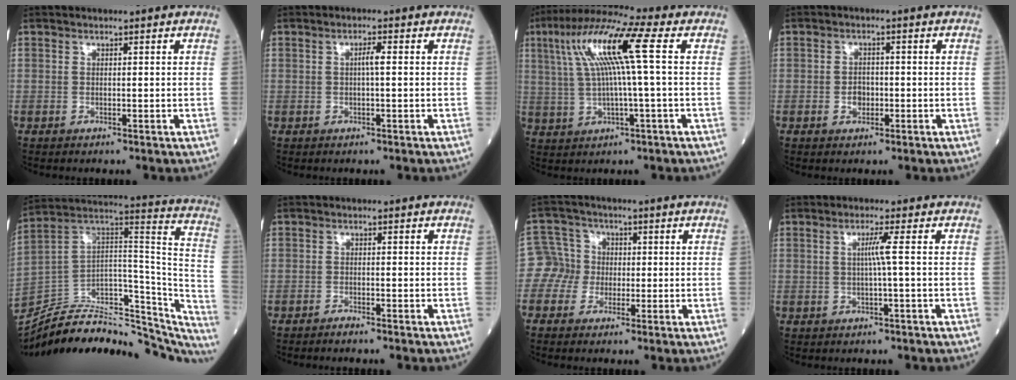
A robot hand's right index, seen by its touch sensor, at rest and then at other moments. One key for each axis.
{"total": 1.7, "fx": 0.1, "fy": 0.0, "fz": 1.7, "tx": -0.029, "ty": 0.004, "tz": 0.001}
{"total": 12.2, "fx": 2.8, "fy": 0.0, "fz": 11.9, "tx": -0.234, "ty": 0.031, "tz": 0.051}
{"total": 2.1, "fx": -0.7, "fy": 1.6, "fz": 1.3, "tx": -0.017, "ty": 0.007, "tz": -0.009}
{"total": 33.9, "fx": -29.6, "fy": 9.1, "fz": 13.8, "tx": -0.176, "ty": 0.014, "tz": -0.417}
{"total": 1.2, "fx": -1.1, "fy": -0.1, "fz": 0.5, "tx": -0.012, "ty": 0.001, "tz": -0.018}
{"total": 4.7, "fx": -0.9, "fy": 4.6, "fz": 0.3, "tx": -0.003, "ty": 0.023, "tz": -0.023}
{"total": 2.4, "fx": 0.1, "fy": -0.9, "fz": 2.2, "tx": -0.043, "ty": 0.000, "tz": 0.003}